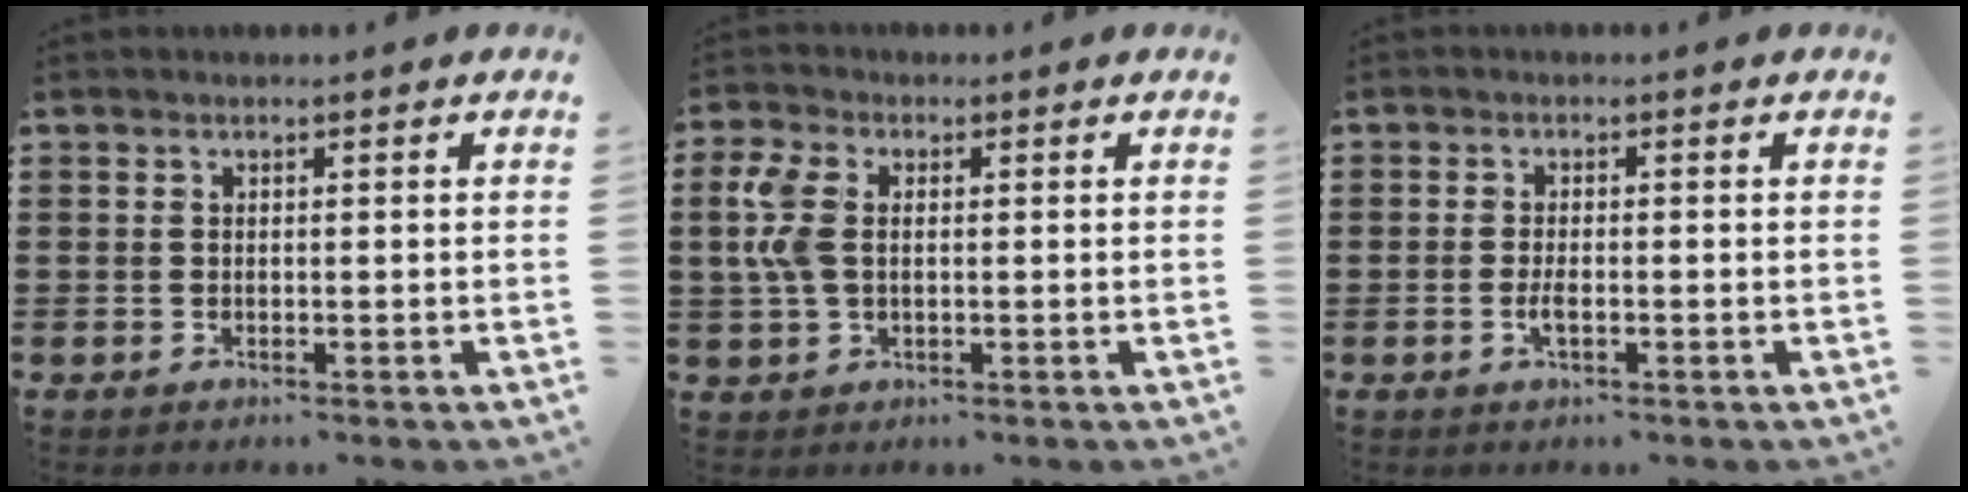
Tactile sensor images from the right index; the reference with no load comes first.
{"total": 6.1, "force": [1.0, 3.7, 4.8], "torque": [-0.129, 0.002, 0.009]}
{"total": 2.1, "force": [-0.6, 0.6, 1.9], "torque": [-0.042, -0.004, -0.013]}